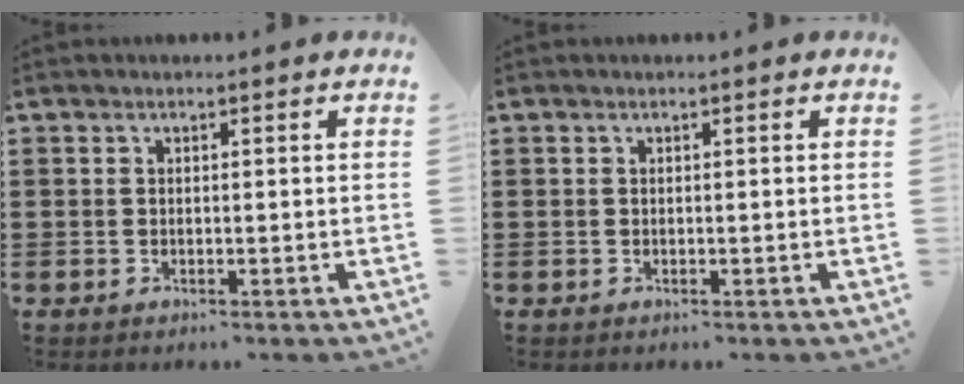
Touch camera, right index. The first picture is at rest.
{"total": 0.0}